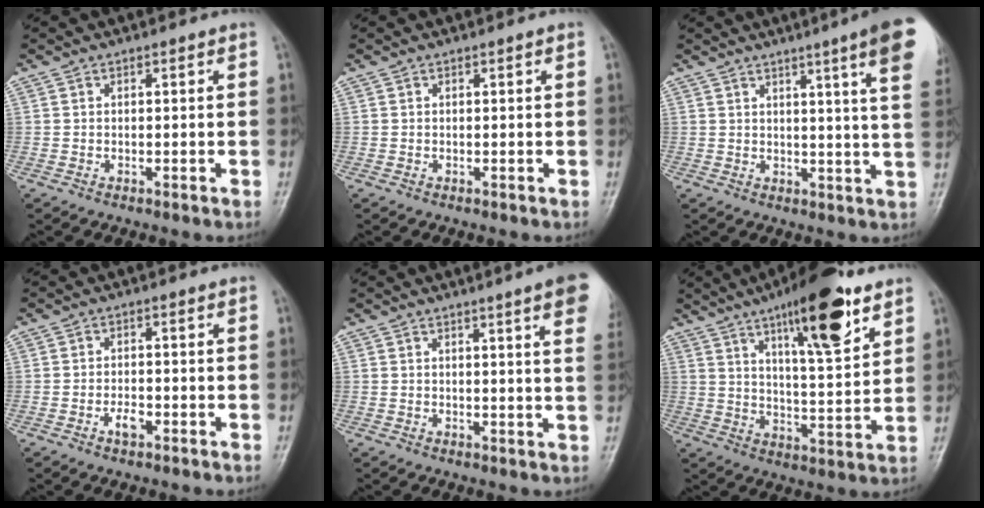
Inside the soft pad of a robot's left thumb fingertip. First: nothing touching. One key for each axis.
{"total": 0.0}
{"total": 12.7, "fx": 7.1, "fy": 0.0, "fz": 10.6, "tx": -0.130, "ty": -0.026, "tz": 0.074}
{"total": 2.4, "fx": -1.2, "fy": 1.2, "fz": 1.8, "tx": -0.031, "ty": 0.008, "tz": -0.021}
{"total": 9.5, "fx": 5.4, "fy": 0.5, "fz": 7.8, "tx": -0.086, "ty": -0.011, "tz": 0.053}
{"total": 17.2, "fx": 10.0, "fy": 4.4, "fz": 13.2, "tx": -0.180, "ty": -0.050, "tz": 0.159}